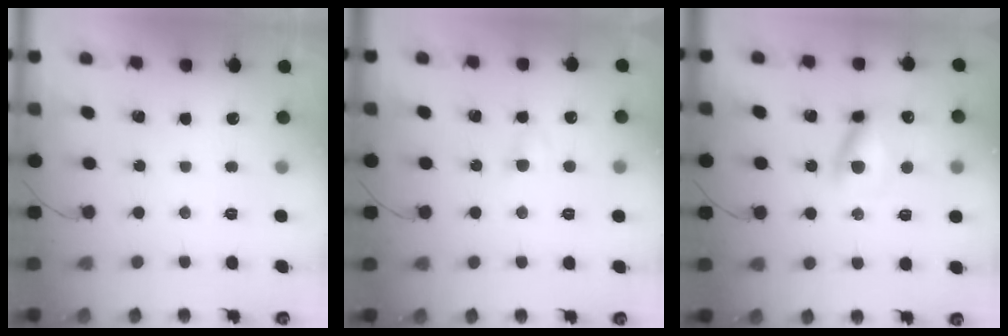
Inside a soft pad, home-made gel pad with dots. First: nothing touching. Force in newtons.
{"total": 2.7, "press": 2.4, "slide": 1.2}
{"total": 10.8, "press": 10.6, "slide": 2.1}